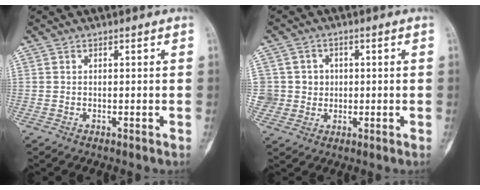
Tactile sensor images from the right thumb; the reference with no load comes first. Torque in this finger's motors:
{"motor_torque": [-0.22, -0.09, 0.12, -0.02, 0.02]}